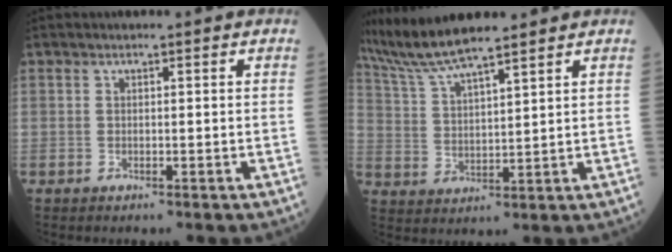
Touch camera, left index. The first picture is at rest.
{"total": 9.3, "force": [8.3, -0.1, 4.3], "torque": [-0.096, 0.018, 0.161]}